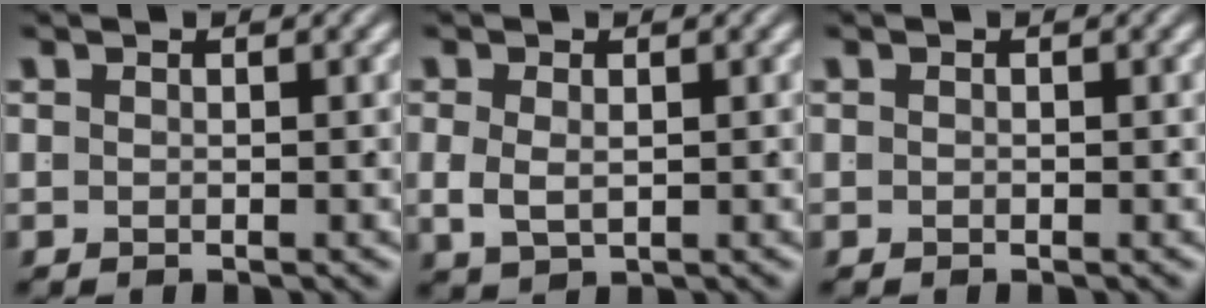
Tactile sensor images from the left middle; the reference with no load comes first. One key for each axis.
{"total": 2.1, "fx": 0.1, "fy": 1.4, "fz": 1.5, "tx": -0.038, "ty": -0.008, "tz": 0.015}
{"total": 0.6, "fx": -0.1, "fy": 0.6, "fz": 0.1, "tx": -0.006, "ty": 0.005, "tz": -0.007}